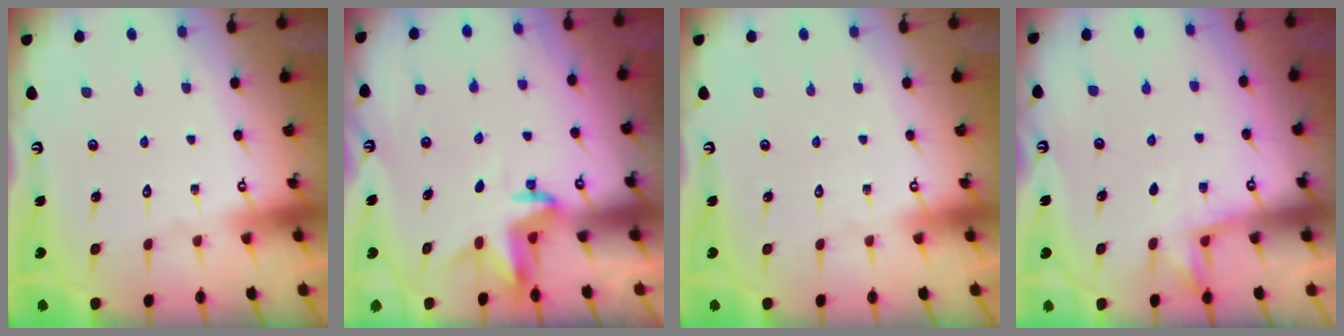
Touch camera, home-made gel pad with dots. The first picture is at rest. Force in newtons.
{"total": 3.8, "press": 3.8, "slide": 0.2}
{"total": 0.0}
{"total": 4.0, "press": 3.7, "slide": 1.7}